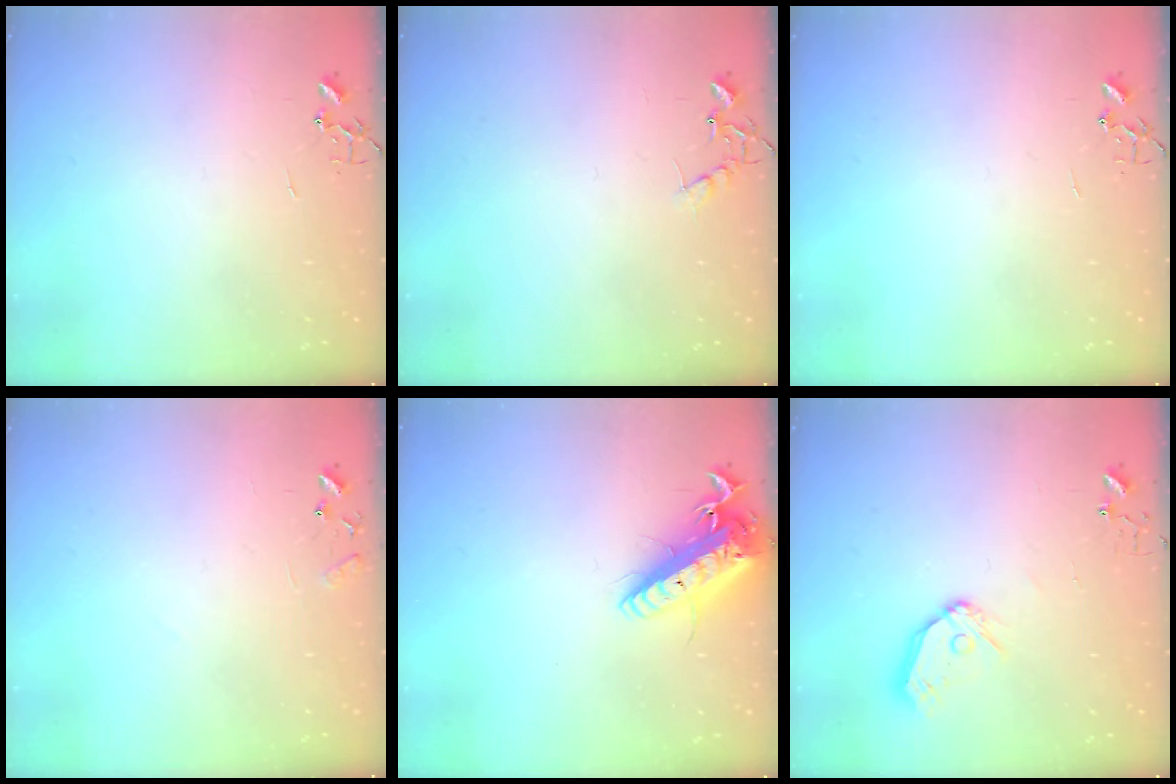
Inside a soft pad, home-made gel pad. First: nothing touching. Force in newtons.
{"total": 6.8, "press": 6.8, "slide": 0.3}
{"total": 0.0}
{"total": 8.3, "press": 8.3, "slide": 0.6}
{"total": 17.4, "press": 17.0, "slide": 3.4}
{"total": 9.9, "press": 9.8, "slide": 1.3}